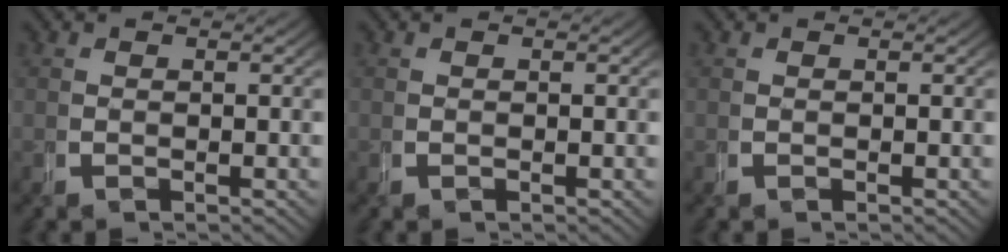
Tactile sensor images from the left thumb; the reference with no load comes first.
{"total": 0.0}
{"total": 0.0}